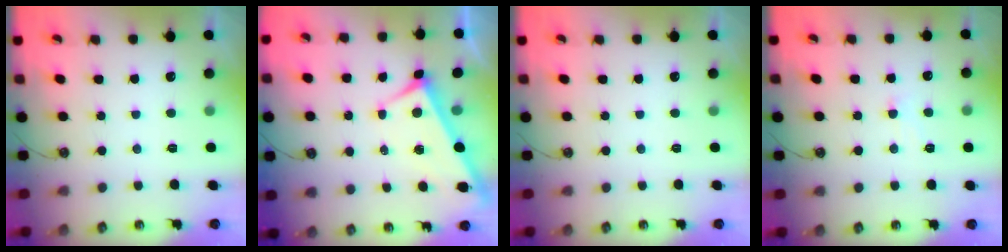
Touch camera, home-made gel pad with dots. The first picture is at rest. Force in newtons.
{"total": 3.8, "press": 3.7, "slide": 0.4}
{"total": 0.0}
{"total": 3.3, "press": 3.3, "slide": 0.6}